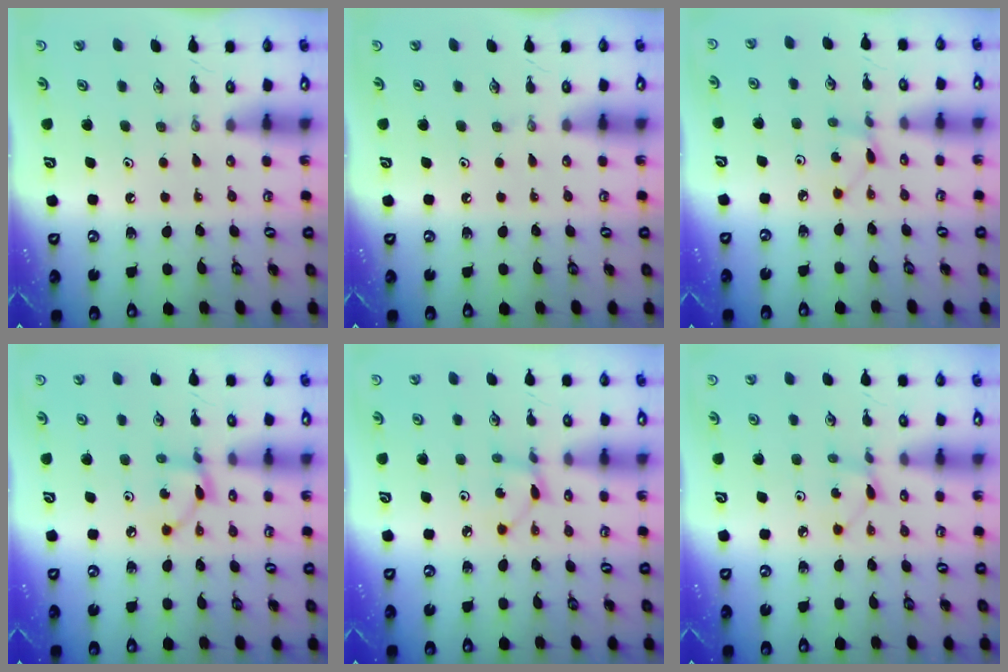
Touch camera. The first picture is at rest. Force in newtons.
{"total": 0.0}
{"total": 2.2, "press": 2.1, "slide": 0.3}
{"total": 4.4, "press": 4.4, "slide": 0.2}
{"total": 1.9, "press": 1.9, "slide": 0.2}
{"total": 2.2, "press": 2.1, "slide": 0.3}